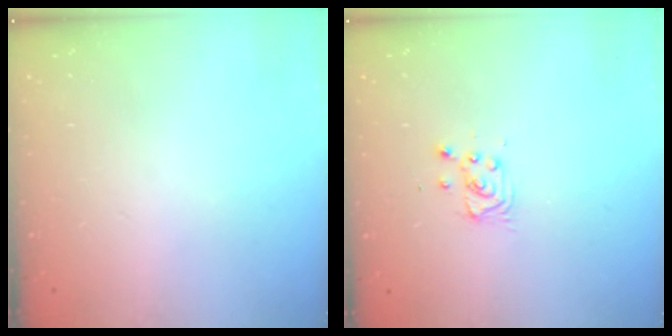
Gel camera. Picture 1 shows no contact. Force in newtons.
{"total": 3.3, "press": 3.3, "slide": 0.4}